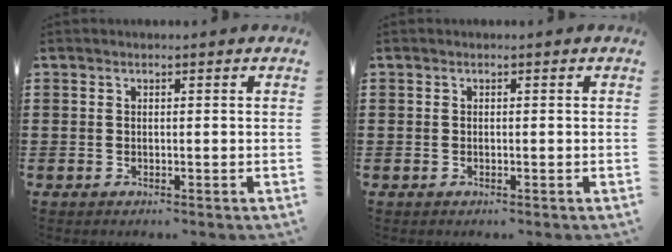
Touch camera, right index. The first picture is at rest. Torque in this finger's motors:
{"motor_torque": [-0.07, 0.07, 0.00, 0.01]}